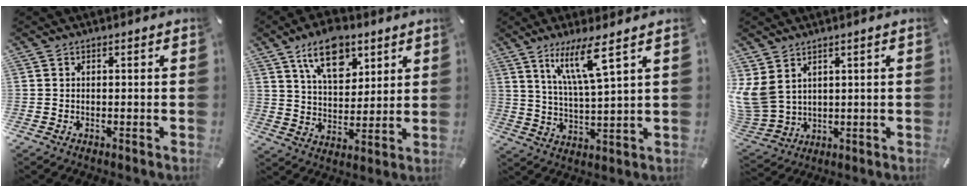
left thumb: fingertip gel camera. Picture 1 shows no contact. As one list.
[{"total": 12.9, "force": [7.6, 7.4, 7.4], "torque": [-0.118, -0.025, 0.135]}, {"total": 11.0, "force": [6.6, 1.7, 8.7], "torque": [-0.169, -0.019, 0.111]}, {"total": 8.9, "force": [3.8, 7.0, 4.0], "torque": [-0.120, -0.019, 0.076]}]